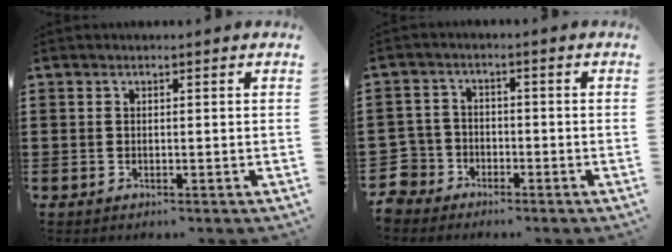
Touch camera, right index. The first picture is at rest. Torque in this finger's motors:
{"motor_torque": [-0.85, 1.29, 0.01, 0.00]}